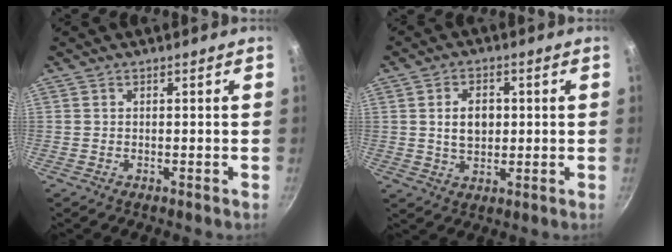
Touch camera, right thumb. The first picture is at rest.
{"total": 6.4, "force": [0.9, 4.4, 4.6], "torque": [-0.063, -0.001, 0.018]}